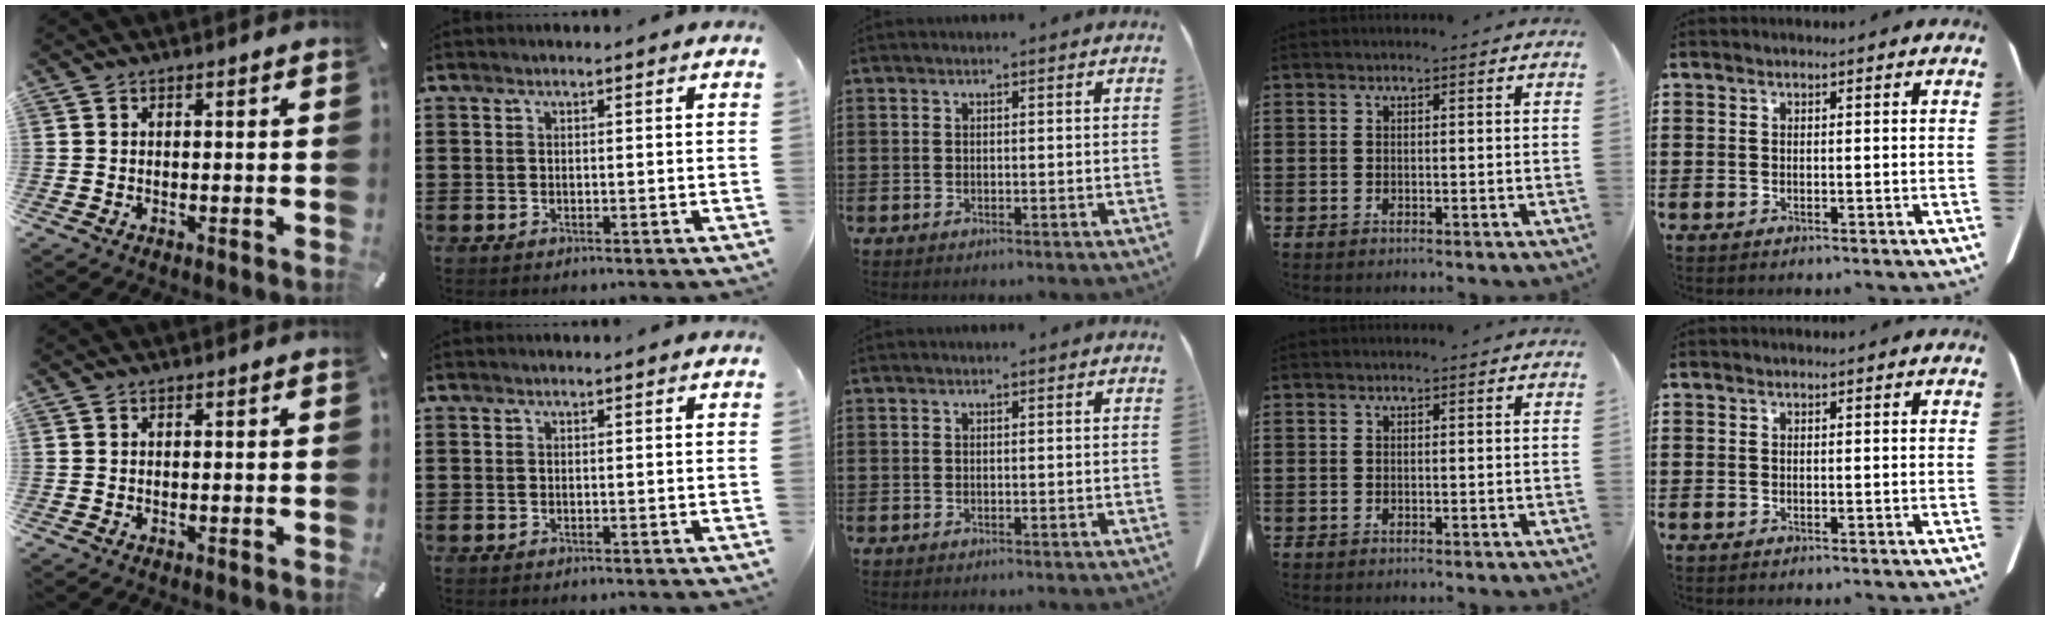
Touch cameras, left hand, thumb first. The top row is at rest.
{}